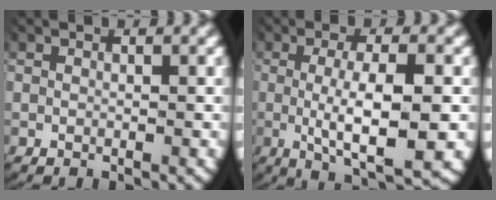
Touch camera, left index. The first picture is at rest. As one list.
[{"total": 7.7, "force": [-1.9, 2.7, 6.9], "torque": [-0.129, -0.024, -0.017]}]